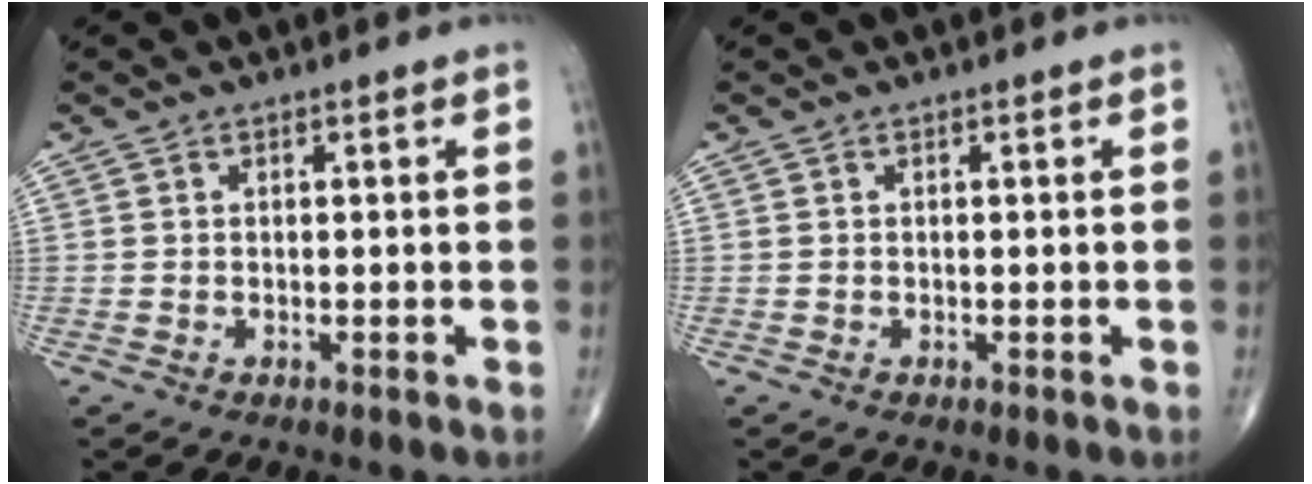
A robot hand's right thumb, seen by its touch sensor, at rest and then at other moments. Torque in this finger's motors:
{"motor_torque": [-0.32, 0.02, 0.05, 0.04, 0.00]}